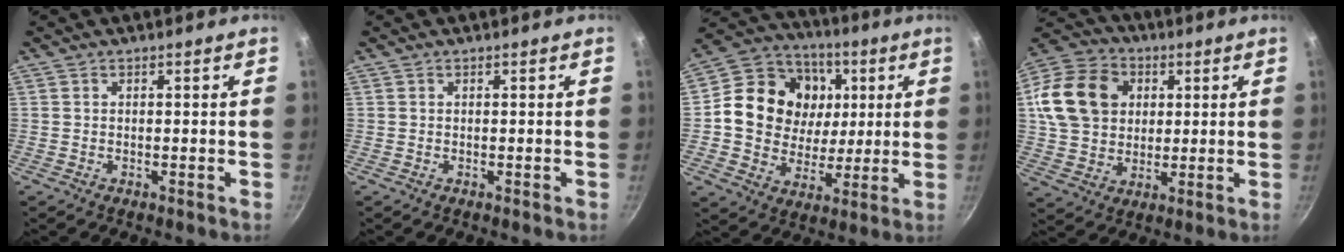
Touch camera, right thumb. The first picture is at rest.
{"total": 0.0}
{"total": 19.3, "force": [3.7, 16.2, 9.8], "torque": [-0.152, 0.002, 0.057]}
{"total": 17.9, "force": [4.1, 14.4, 9.9], "torque": [-0.172, 0.018, 0.071]}